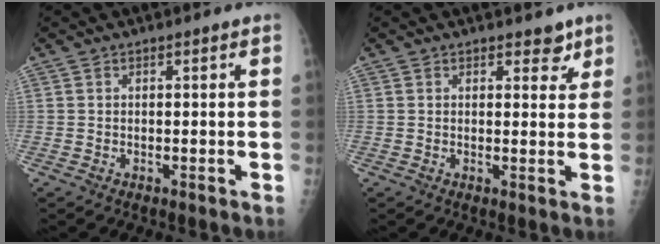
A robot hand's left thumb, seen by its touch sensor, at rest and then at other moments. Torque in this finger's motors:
{"motor_torque": [-0.04, 0.05, -0.10, -0.15, 0.02]}